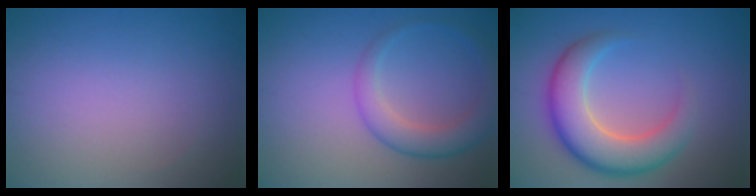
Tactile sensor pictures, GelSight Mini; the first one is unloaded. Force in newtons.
{"total": 2.9, "press": 2.8, "slide": 0.1}
{"total": 6.8, "press": 6.8, "slide": 0.6}